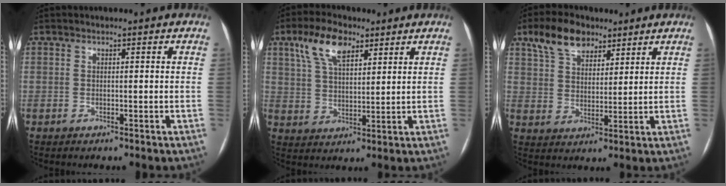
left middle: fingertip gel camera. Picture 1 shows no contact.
{"total": 8.7, "force": [5.1, 3.6, 6.1], "torque": [-0.126, 0.019, 0.097]}
{"total": 8.7, "force": [5.9, 4.6, 4.3], "torque": [-0.083, 0.022, 0.111]}